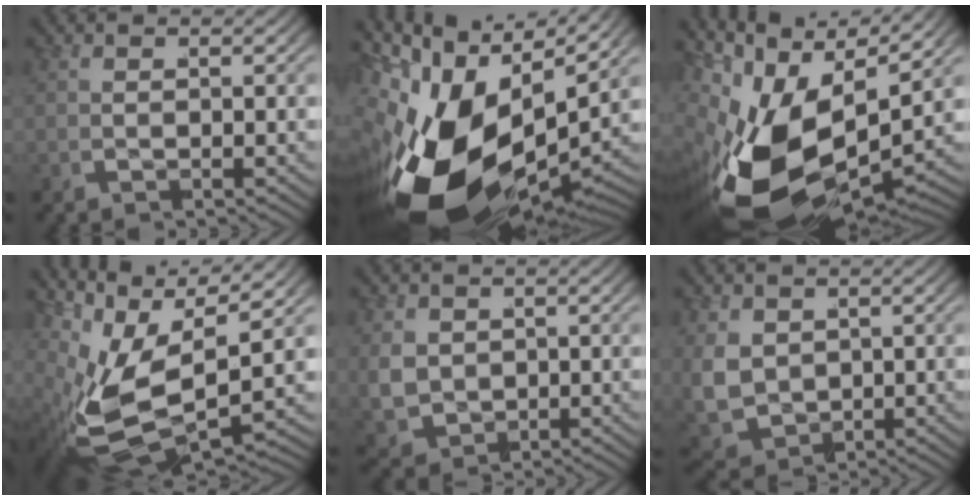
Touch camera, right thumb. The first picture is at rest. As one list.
[{"total": 22.3, "force": [-4.7, 13.7, 16.9], "torque": [-0.314, -0.066, -0.050]}, {"total": 17.9, "force": [-4.3, 10.7, 13.7], "torque": [-0.282, -0.074, -0.041]}, {"total": 13.6, "force": [-0.3, 8.6, 10.5], "torque": [-0.224, -0.049, 0.006]}, {"total": 4.5, "force": [-0.2, 4.0, 2.2], "torque": [-0.072, -0.037, 0.016]}, {"total": 5.9, "force": [-0.5, 5.0, 3.1], "torque": [-0.103, -0.044, 0.014]}]